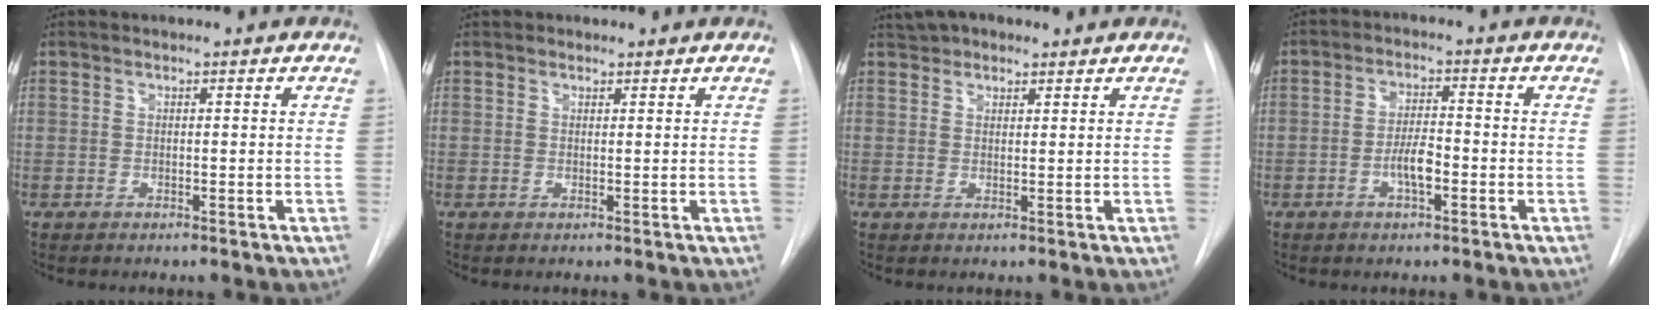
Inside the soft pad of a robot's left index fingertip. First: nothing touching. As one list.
[{"total": 0.6, "force": [0.5, 0.3, 0.0], "torque": [0.000, 0.001, 0.006]}, {"total": 3.9, "force": [3.1, 1.9, 1.4], "torque": [-0.024, 0.026, 0.053]}, {"total": 4.2, "force": [-1.5, 1.2, 3.8], "torque": [-0.071, 0.006, -0.028]}]